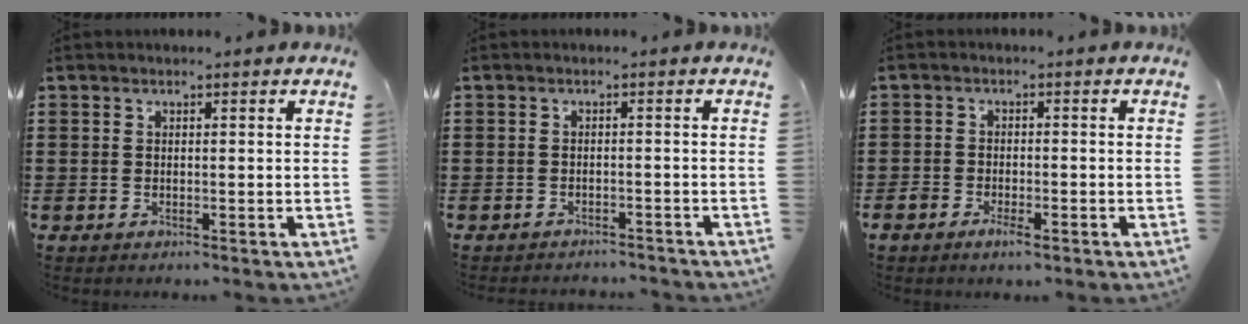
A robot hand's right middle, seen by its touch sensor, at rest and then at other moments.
{"total": 1.4, "force": [-1.4, 0.1, 0.0], "torque": [-0.004, 0.003, -0.030]}
{"total": 2.5, "force": [-1.7, 1.1, 1.5], "torque": [-0.034, 0.002, -0.035]}